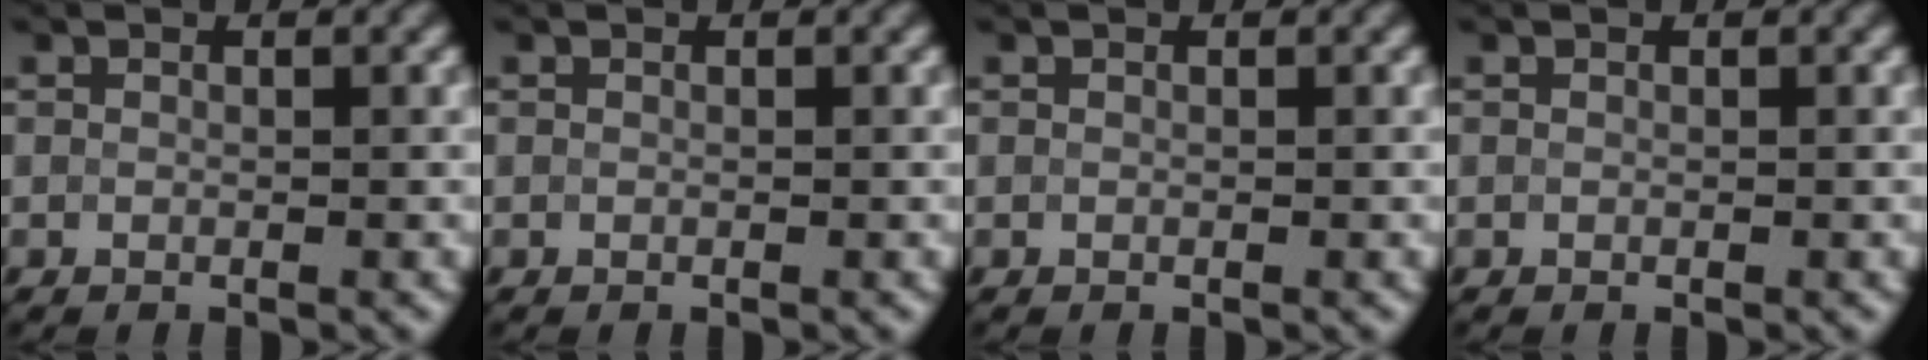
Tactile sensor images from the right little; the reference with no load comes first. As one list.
[{"total": 0.0}, {"total": 0.0}, {"total": 0.0}]